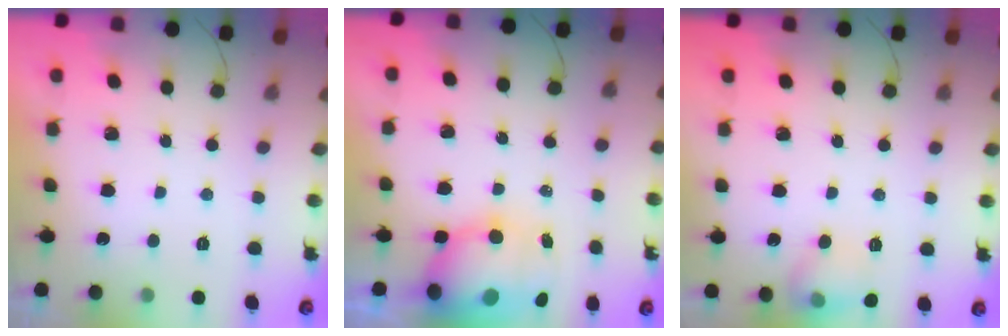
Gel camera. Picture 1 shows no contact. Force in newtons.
{"total": 11.8, "press": 11.4, "slide": 2.7}
{"total": 9.1, "press": 9.1, "slide": 0.6}